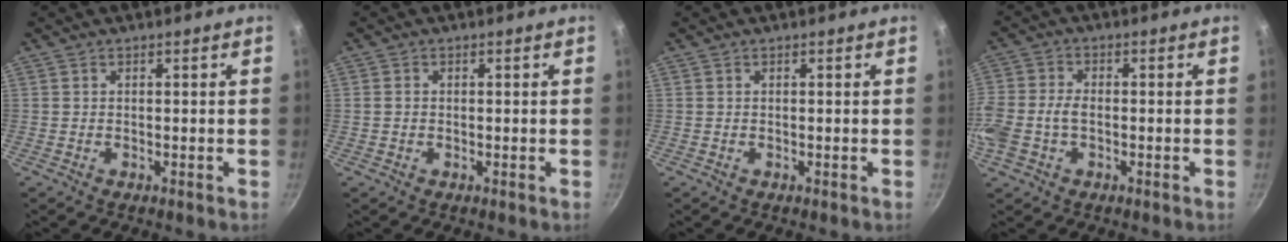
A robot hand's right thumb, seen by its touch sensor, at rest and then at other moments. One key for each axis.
{"total": 1.0, "fx": -0.1, "fy": 0.9, "fz": 0.5, "tx": -0.008, "ty": 0.004, "tz": -0.003}
{"total": 0.0}
{"total": 8.8, "fx": -2.0, "fy": 5.9, "fz": 6.2, "tx": -0.140, "ty": 0.017, "tz": -0.049}